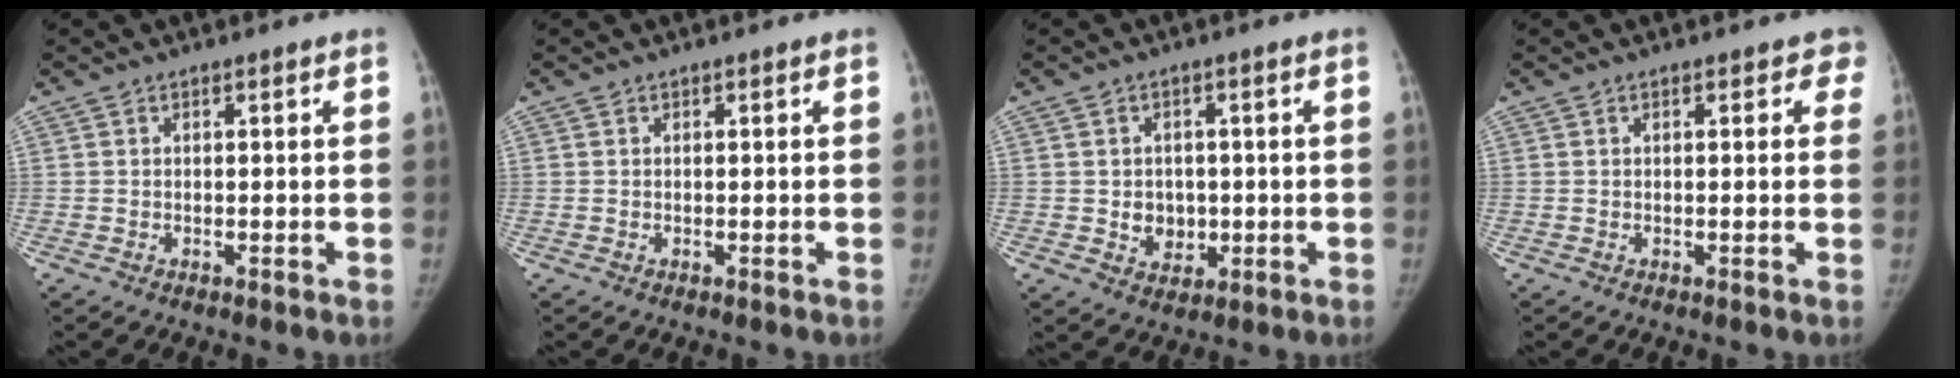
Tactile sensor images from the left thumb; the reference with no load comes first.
{"total": 0.0}
{"total": 5.1, "force": [-0.4, 4.4, 2.4], "torque": [-0.005, 0.003, 0.003]}
{"total": 2.3, "force": [1.2, 1.4, 1.4], "torque": [0.013, 0.001, 0.006]}